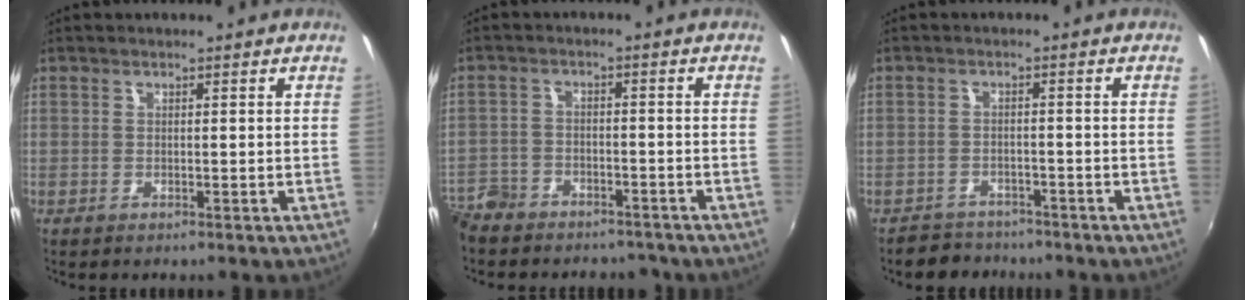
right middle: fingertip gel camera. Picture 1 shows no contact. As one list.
[{"total": 12.7, "force": [-9.6, 7.6, 3.3], "torque": [-0.110, 0.016, -0.152]}, {"total": 5.1, "force": [-4.4, 2.5, 0.2], "torque": [-0.021, 0.006, -0.073]}]